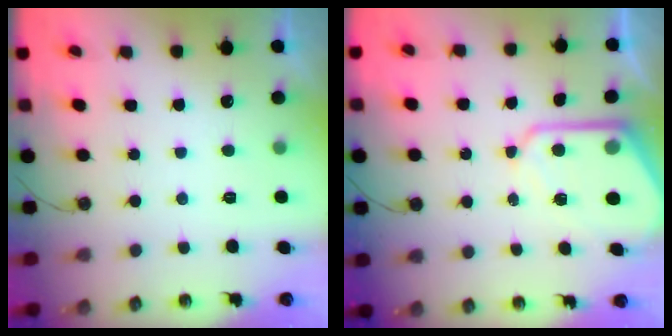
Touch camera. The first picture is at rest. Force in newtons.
{"total": 10.5, "press": 10.5, "slide": 0.8}